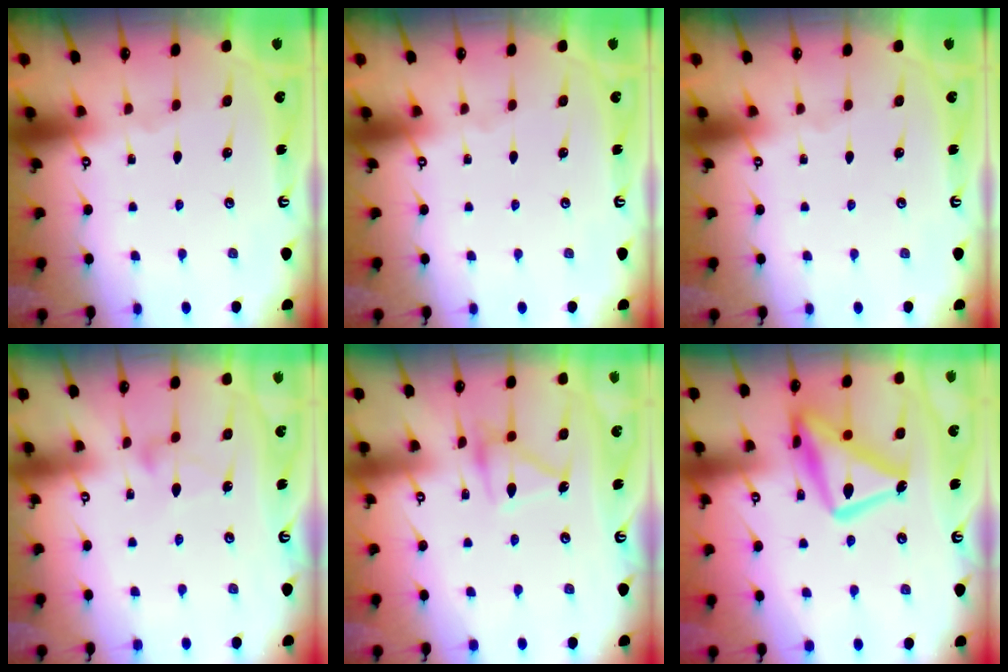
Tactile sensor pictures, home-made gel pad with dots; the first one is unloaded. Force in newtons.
{"total": 0.0}
{"total": 0.0}
{"total": 4.8, "press": 4.7, "slide": 0.3}
{"total": 12.7, "press": 12.7, "slide": 0.7}
{"total": 17.4, "press": 17.3, "slide": 1.3}